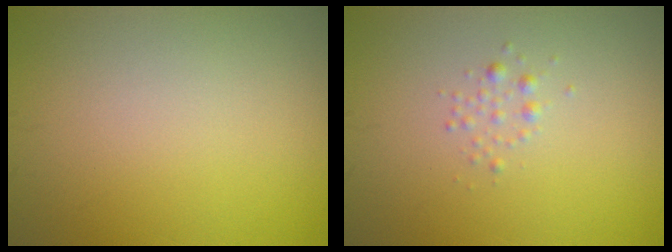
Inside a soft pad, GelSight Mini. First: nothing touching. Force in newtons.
{"total": 0.9, "press": 0.9, "slide": 0.0}